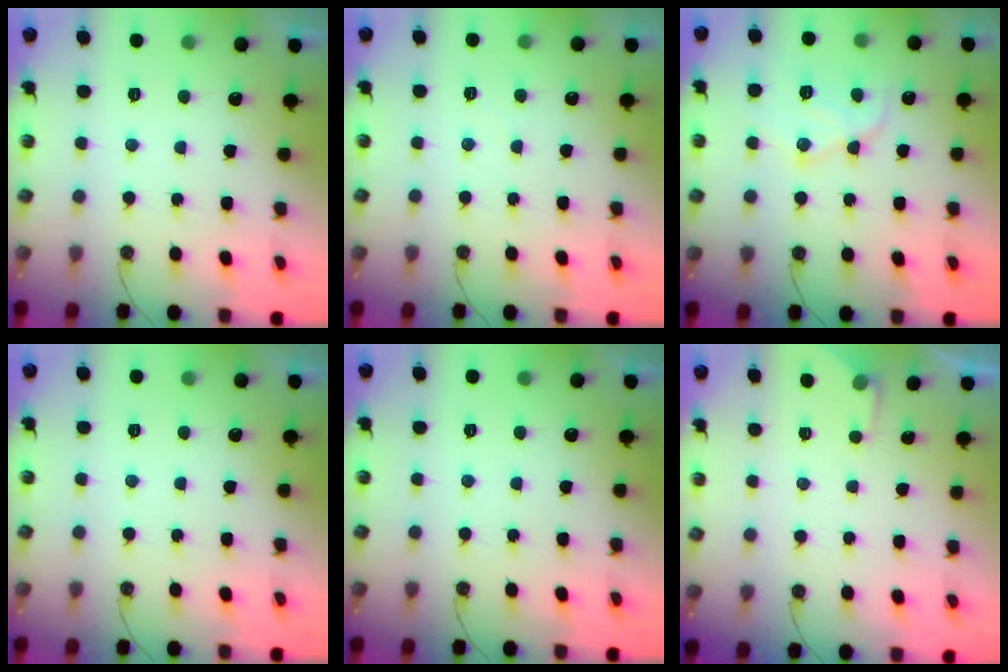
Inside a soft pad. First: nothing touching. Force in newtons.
{"total": 2.8, "press": 2.8, "slide": 0.4}
{"total": 13.5, "press": 13.5, "slide": 1.0}
{"total": 0.0}
{"total": 0.0}
{"total": 1.9, "press": 1.9, "slide": 0.3}